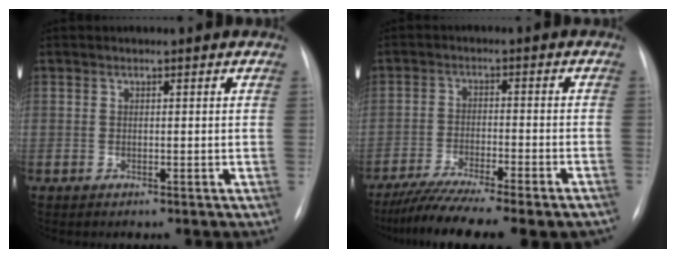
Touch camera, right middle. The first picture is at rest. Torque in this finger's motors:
{"motor_torque": [1.12, -1.02, 0.37, 0.08]}